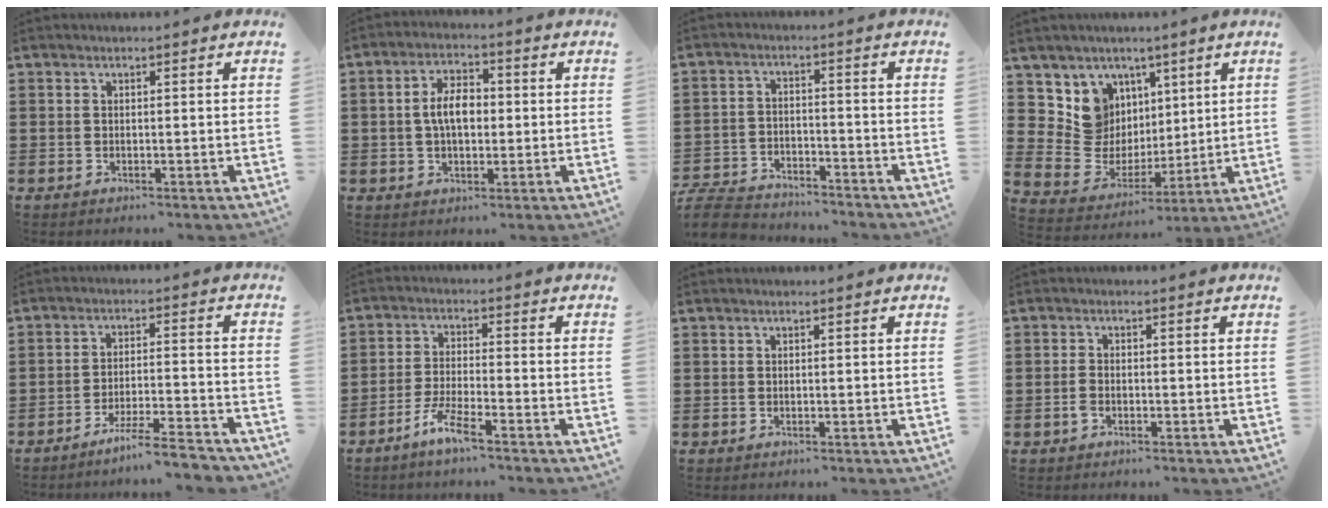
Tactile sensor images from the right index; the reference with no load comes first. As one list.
[{"total": 5.7, "force": [0.0, 3.1, 4.8], "torque": [-0.102, 0.010, -0.004]}, {"total": 6.2, "force": [-6.0, 1.1, 1.1], "torque": [-0.038, 0.005, -0.125]}, {"total": 9.4, "force": [3.4, 8.7, 1.5], "torque": [-0.073, -0.036, 0.073]}, {"total": 6.1, "force": [-5.4, -0.2, 2.8], "torque": [-0.049, -0.010, -0.102]}, {"total": 4.9, "force": [-3.7, 0.2, 3.2], "torque": [-0.081, -0.010, -0.075]}, {"total": 0.0}, {"total": 1.6, "force": [-0.7, 0.8, 1.2], "torque": [-0.033, -0.002, -0.016]}]